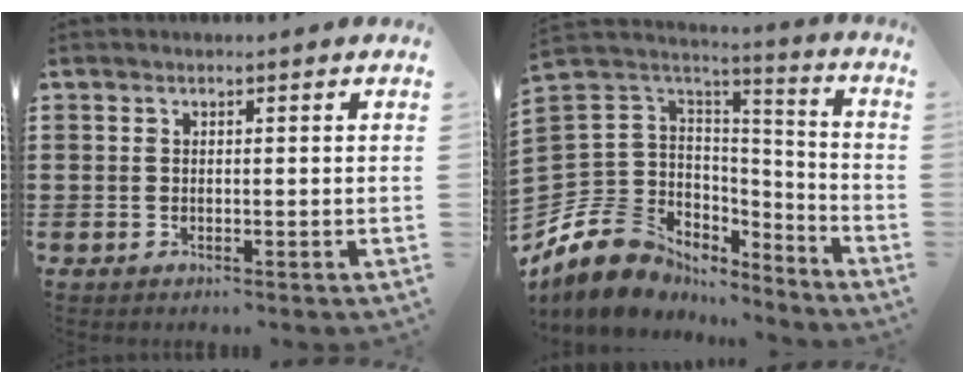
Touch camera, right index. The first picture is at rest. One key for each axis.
{"total": 10.3, "fx": -5.6, "fy": 8.4, "fz": 2.2, "tx": -0.103, "ty": -0.006, "tz": -0.107}